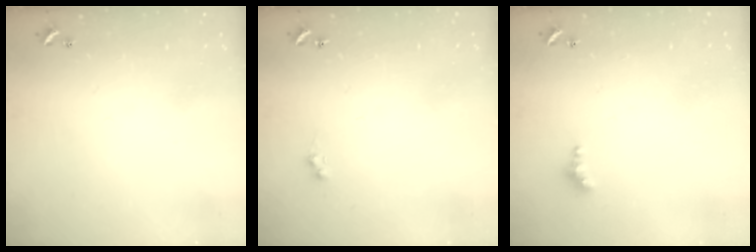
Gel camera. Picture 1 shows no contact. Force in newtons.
{"total": 1.0, "press": 0.9, "slide": 0.4}
{"total": 2.8, "press": 2.8, "slide": 0.5}